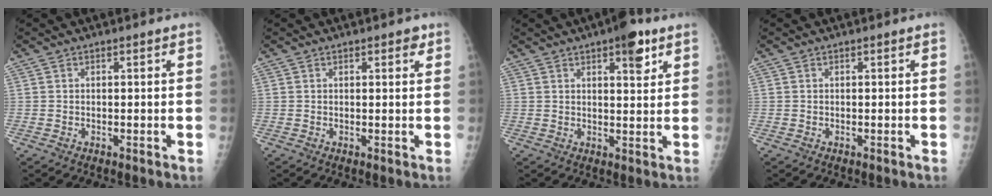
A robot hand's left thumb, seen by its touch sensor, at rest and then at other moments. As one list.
[{"total": 1.7, "force": [1.0, 0.8, 1.1], "torque": [-0.002, -0.003, 0.009]}, {"total": 6.6, "force": [3.8, 2.3, 4.9], "torque": [-0.051, -0.016, 0.047]}, {"total": 0.0}]